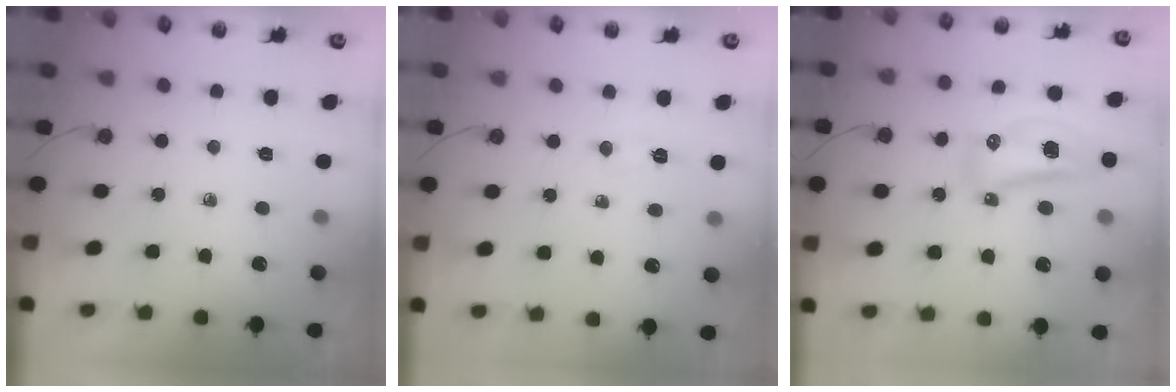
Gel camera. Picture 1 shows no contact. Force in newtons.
{"total": 4.1, "press": 4.0, "slide": 0.8}
{"total": 19.4, "press": 12.1, "slide": 15.2}